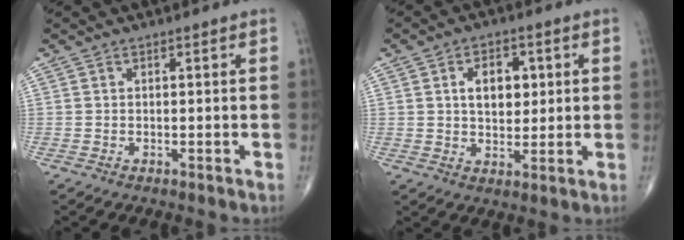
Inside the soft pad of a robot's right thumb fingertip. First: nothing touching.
{"total": 7.3, "force": [1.7, 4.7, 5.3], "torque": [-0.055, -0.005, 0.028]}